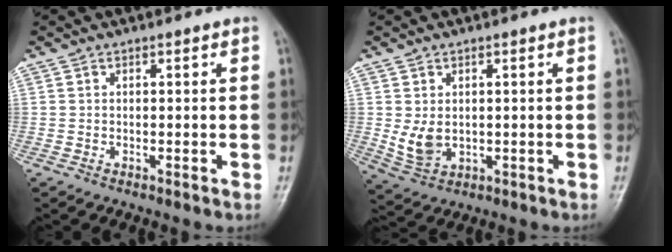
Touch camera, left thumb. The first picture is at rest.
{"total": 5.8, "force": [0.0, 4.2, 3.9], "torque": [-0.061, -0.007, 0.014]}